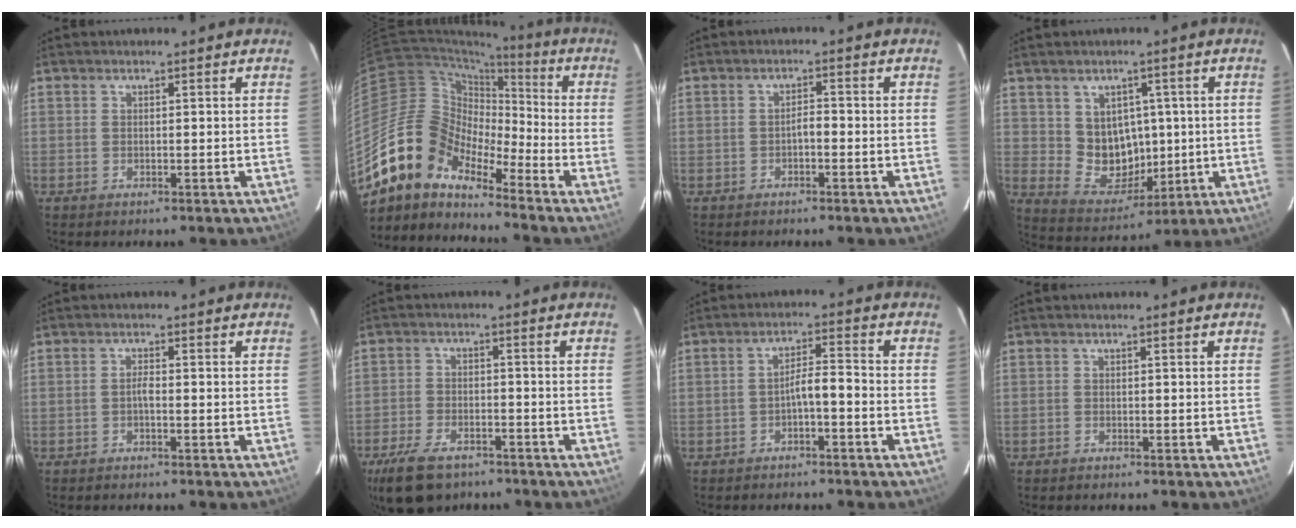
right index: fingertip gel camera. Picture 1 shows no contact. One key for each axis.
{"total": 14.6, "fx": -11.7, "fy": 6.5, "fz": 5.9, "tx": -0.099, "ty": 0.012, "tz": -0.233}
{"total": 1.4, "fx": -0.9, "fy": 0.4, "fz": 1.0, "tx": -0.017, "ty": 0.007, "tz": -0.015}
{"total": 9.0, "fx": 1.2, "fy": 8.1, "fz": 3.7, "tx": -0.069, "ty": 0.000, "tz": 0.043}
{"total": 1.1, "fx": -0.6, "fy": 0.2, "fz": 0.9, "tx": -0.016, "ty": 0.006, "tz": -0.012}
{"total": 11.1, "fx": -7.9, "fy": 5.5, "fz": 5.5, "tx": -0.140, "ty": -0.008, "tz": -0.138}
{"total": 3.4, "fx": -2.1, "fy": 0.4, "fz": 2.7, "tx": -0.051, "ty": 0.011, "tz": -0.031}
{"total": 0.6, "fx": -0.5, "fy": 0.3, "fz": -0.1, "tx": -0.001, "ty": 0.002, "tz": -0.010}